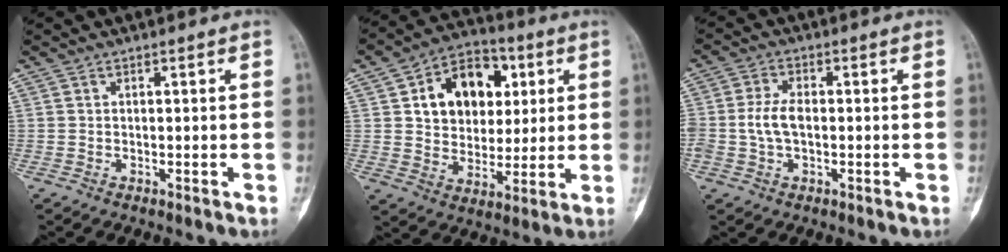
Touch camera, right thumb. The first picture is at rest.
{"total": 15.4, "force": [4.5, 11.3, 9.5], "torque": [-0.102, -0.001, 0.072]}
{"total": 5.2, "force": [-0.5, 3.0, 4.2], "torque": [-0.093, 0.012, -0.011]}